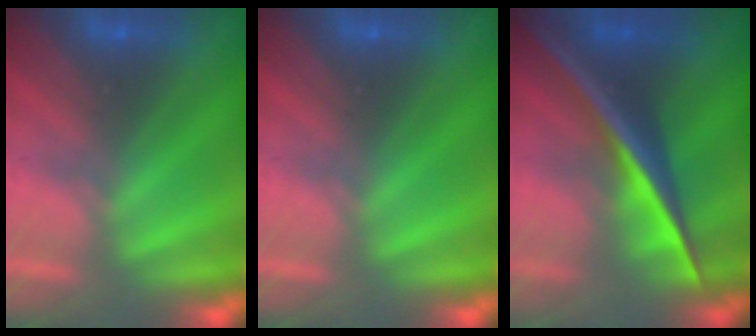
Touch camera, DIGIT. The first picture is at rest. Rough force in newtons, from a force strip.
{"total": 0.0}
{"total": 2.6}